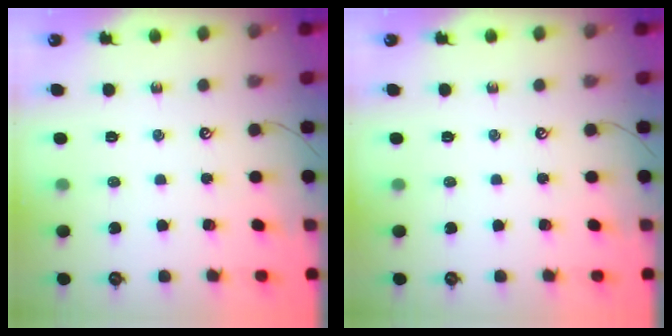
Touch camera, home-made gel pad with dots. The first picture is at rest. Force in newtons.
{"total": 0.0}